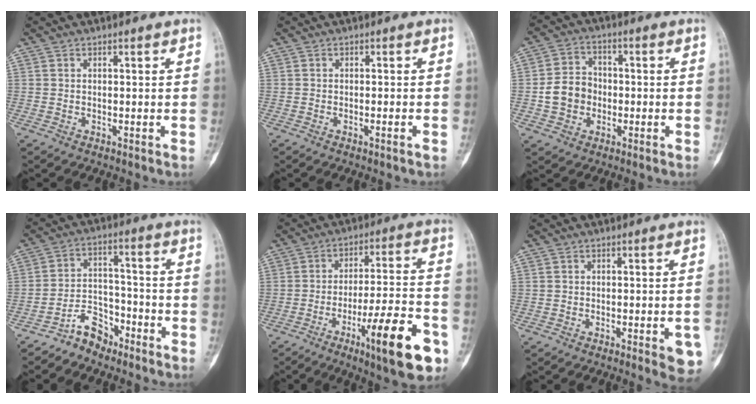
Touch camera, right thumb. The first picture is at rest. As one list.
[{"total": 1.0, "force": [-0.6, 0.0, 0.8], "torque": [-0.018, 0.000, -0.006]}, {"total": 7.8, "force": [-1.4, 6.6, 3.8], "torque": [-0.051, 0.022, -0.031]}, {"total": 7.3, "force": [-5.9, 3.8, 2.0], "torque": [-0.020, 0.065, -0.111]}, {"total": 18.2, "force": [-8.5, 3.6, 15.6], "torque": [-0.229, 0.038, -0.123]}, {"total": 5.7, "force": [-2.4, 1.6, 4.9], "torque": [-0.047, 0.004, -0.027]}]